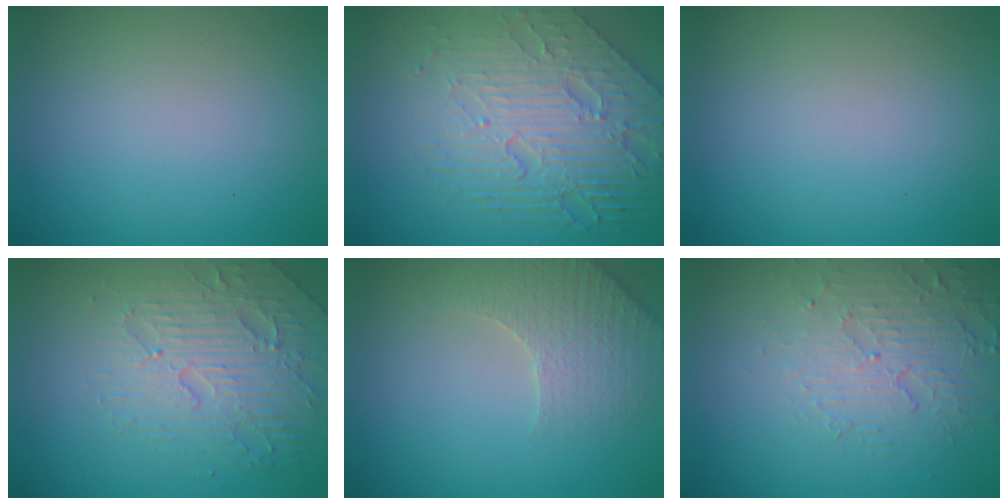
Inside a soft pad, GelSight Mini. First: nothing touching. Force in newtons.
{"total": 8.4, "press": 5.7, "slide": 6.2}
{"total": 0.0}
{"total": 4.2, "press": 4.1, "slide": 0.7}
{"total": 3.7, "press": 3.6, "slide": 1.0}
{"total": 5.0, "press": 3.4, "slide": 3.7}